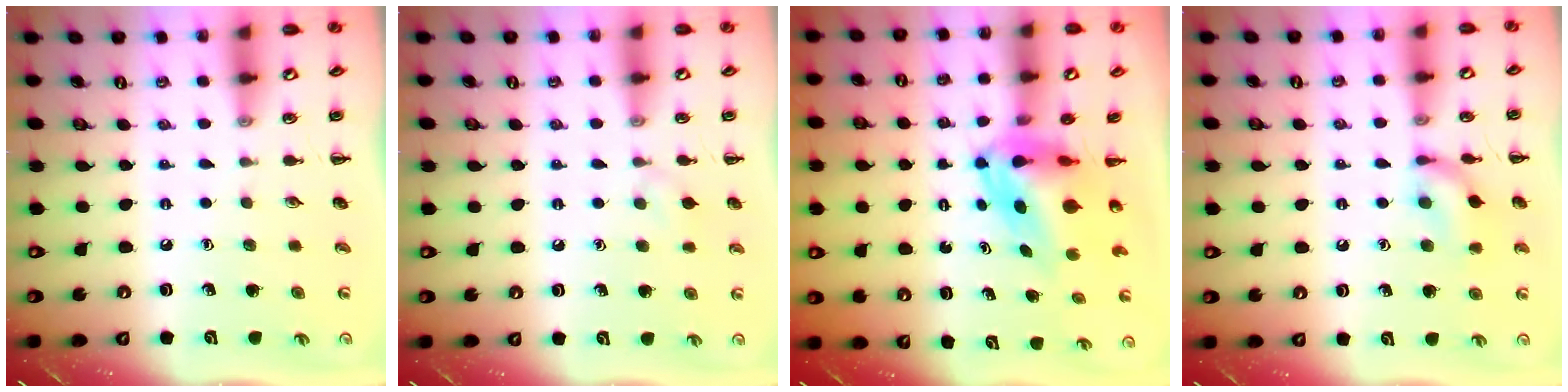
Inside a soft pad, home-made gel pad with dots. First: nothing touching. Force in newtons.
{"total": 5.4, "press": 5.0, "slide": 1.9}
{"total": 5.9, "press": 5.7, "slide": 1.6}
{"total": 11.0, "press": 11.0, "slide": 0.6}